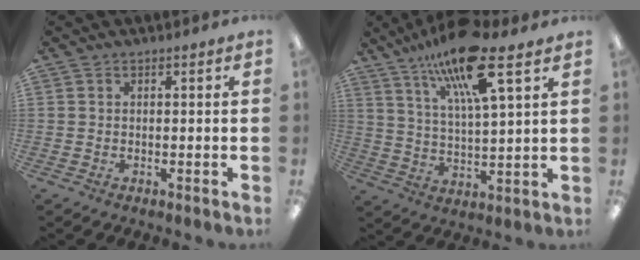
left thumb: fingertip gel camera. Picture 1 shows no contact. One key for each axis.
{"total": 16.8, "fx": 11.2, "fy": 4.0, "fz": 11.9, "tx": -0.214, "ty": -0.045, "tz": 0.183}